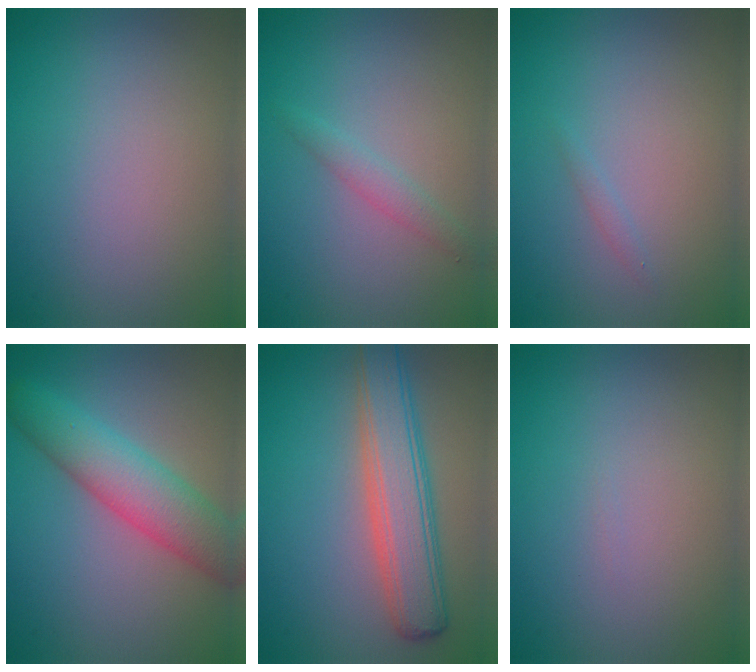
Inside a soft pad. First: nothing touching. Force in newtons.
{"total": 1.1, "press": 1.1, "slide": 0.1}
{"total": 1.1, "press": 1.1, "slide": 0.2}
{"total": 6.0, "press": 6.0, "slide": 0.2}
{"total": 6.0, "press": 6.0, "slide": 0.5}
{"total": 0.0}